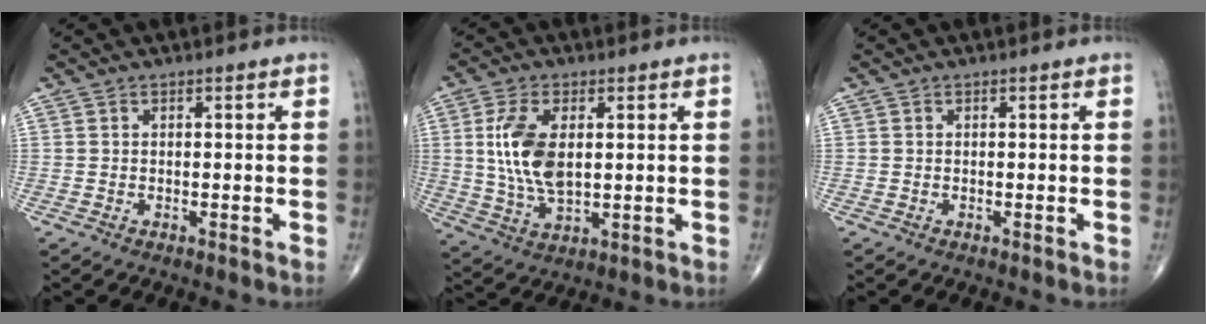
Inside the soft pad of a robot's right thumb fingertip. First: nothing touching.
{"total": 10.9, "force": [1.7, 5.6, 9.1], "torque": [-0.184, -0.010, 0.039]}
{"total": 0.0}